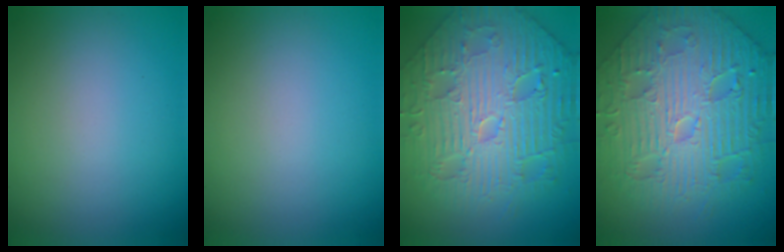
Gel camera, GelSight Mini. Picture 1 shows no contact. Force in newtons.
{"total": 0.0}
{"total": 9.9, "press": 7.4, "slide": 6.6}
{"total": 9.9, "press": 7.4, "slide": 6.6}